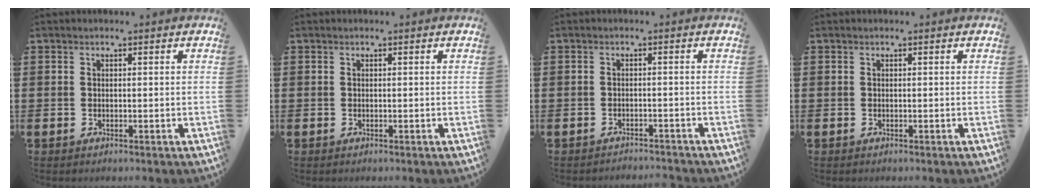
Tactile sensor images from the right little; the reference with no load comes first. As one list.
[{"total": 0.0}, {"total": 1.3, "force": [-1.3, -0.1, -0.2], "torque": [-0.001, 0.004, -0.029]}, {"total": 0.0}]